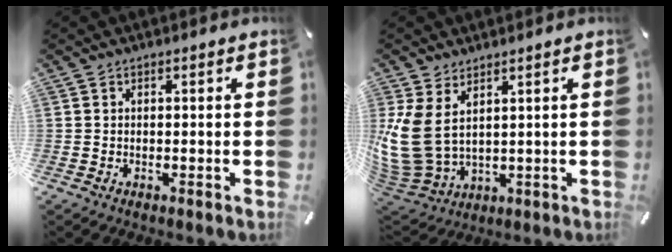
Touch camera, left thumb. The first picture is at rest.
{"total": 11.1, "force": [3.4, 7.8, 7.2], "torque": [-0.193, -0.023, 0.065]}